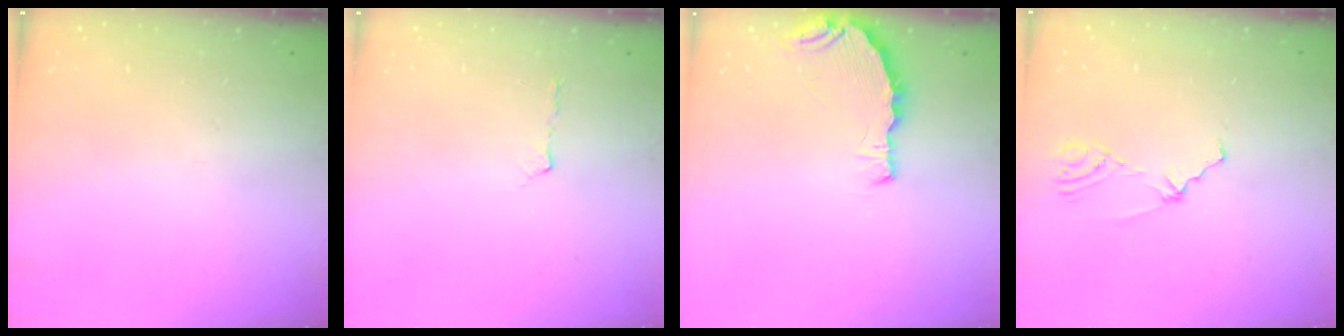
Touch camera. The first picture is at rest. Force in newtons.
{"total": 2.9, "press": 2.8, "slide": 0.8}
{"total": 7.5, "press": 6.0, "slide": 4.5}
{"total": 2.3, "press": 1.7, "slide": 1.5}